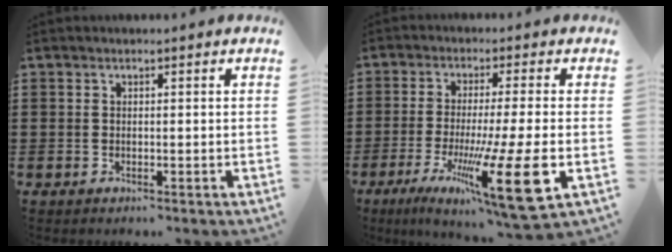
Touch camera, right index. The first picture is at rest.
{"total": 14.1, "force": [-4.4, 1.0, 13.4], "torque": [-0.242, -0.022, -0.070]}